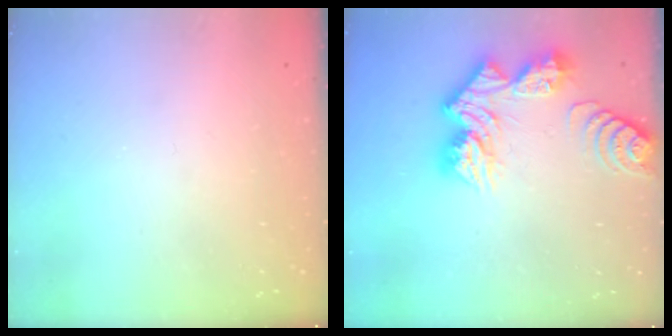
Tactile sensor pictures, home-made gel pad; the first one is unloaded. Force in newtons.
{"total": 14.7, "press": 14.7, "slide": 1.3}